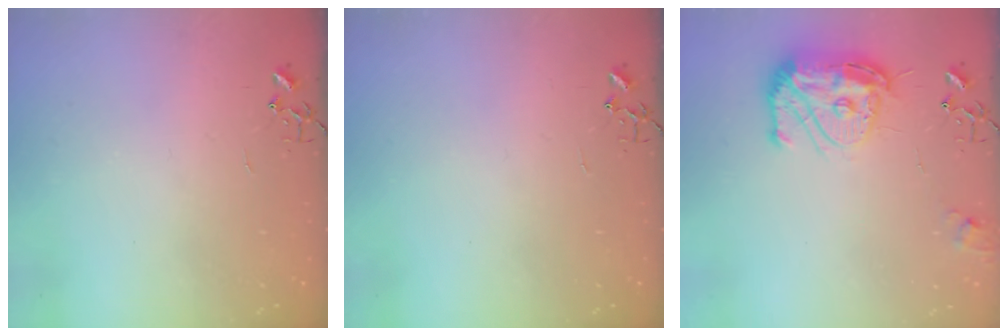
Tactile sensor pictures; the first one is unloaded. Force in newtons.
{"total": 0.0}
{"total": 16.6, "press": 16.5, "slide": 1.6}